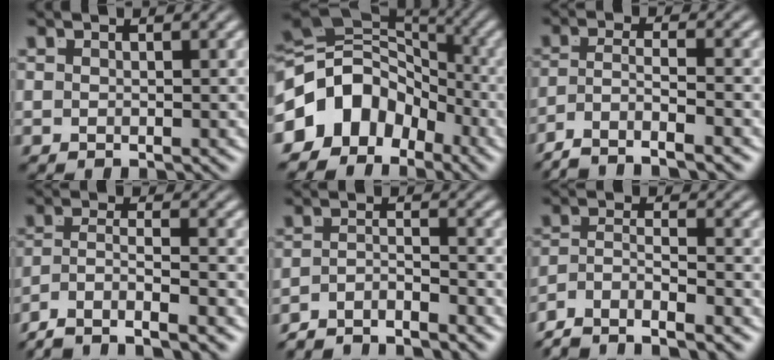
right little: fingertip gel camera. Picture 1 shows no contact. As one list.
[{"total": 14.5, "force": [-1.7, 11.9, 8.2], "torque": [-0.170, -0.029, -0.030]}, {"total": 6.0, "force": [-4.6, 2.3, 3.1], "torque": [-0.067, -0.031, -0.066]}, {"total": 6.7, "force": [-4.9, 3.2, 3.3], "torque": [-0.071, -0.031, -0.074]}, {"total": 4.0, "force": [-3.9, 0.3, 1.0], "torque": [-0.007, -0.017, -0.061]}, {"total": 7.1, "force": [-5.0, 4.2, 3.0], "torque": [-0.062, -0.024, -0.085]}]